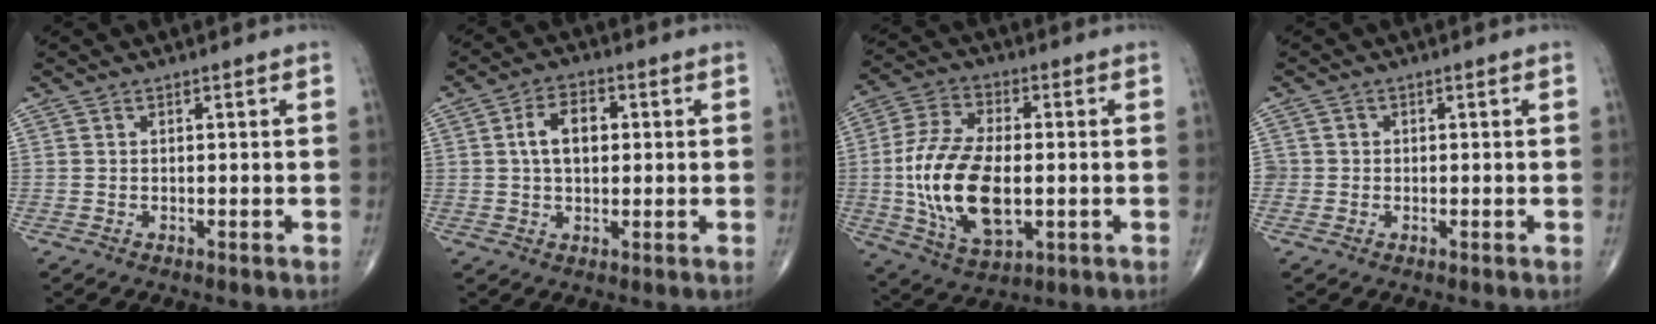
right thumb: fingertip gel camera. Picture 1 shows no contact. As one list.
[{"total": 7.1, "force": [1.1, 4.4, 5.4], "torque": [-0.081, 0.012, 0.013]}, {"total": 18.3, "force": [-1.8, 9.6, 15.5], "torque": [-0.305, 0.000, -0.024]}, {"total": 1.8, "force": [-0.1, 1.8, 0.0], "torque": [0.013, 0.007, -0.005]}]